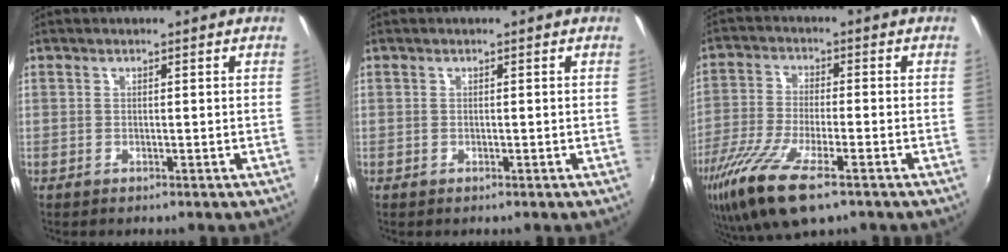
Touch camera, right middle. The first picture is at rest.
{"total": 0.0}
{"total": 14.7, "force": [-8.7, 3.8, 11.2], "torque": [-0.240, -0.048, -0.170]}